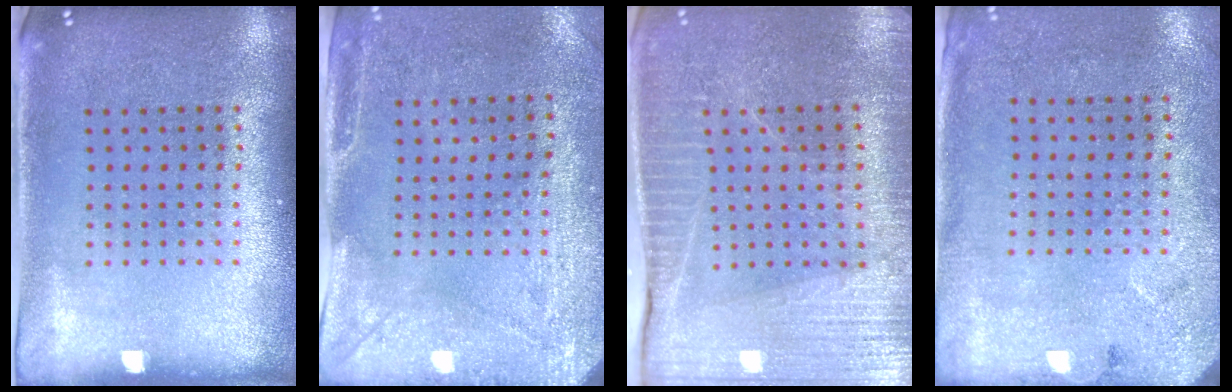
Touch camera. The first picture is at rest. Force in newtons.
{"total": 3.0, "press": 2.3, "slide": 1.8}
{"total": 3.5, "press": 3.5, "slide": 0.4}
{"total": 2.7, "press": 2.2, "slide": 1.6}